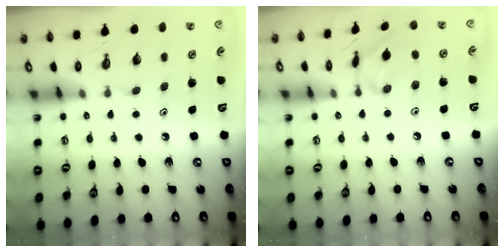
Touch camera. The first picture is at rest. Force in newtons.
{"total": 3.1, "press": 3.1, "slide": 0.2}